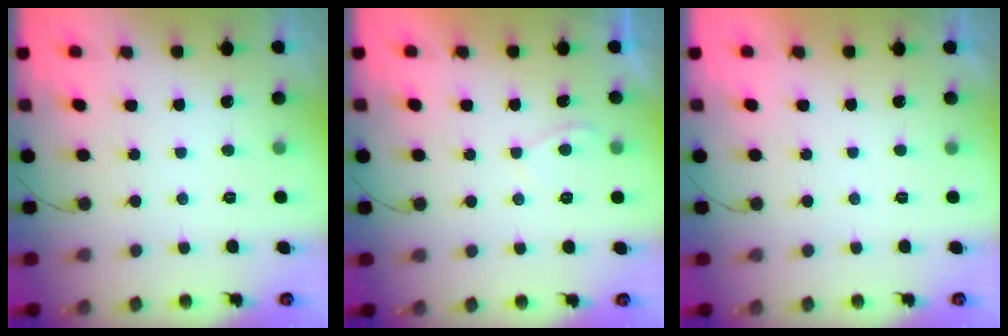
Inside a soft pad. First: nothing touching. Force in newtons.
{"total": 1.3, "press": 1.2, "slide": 0.6}
{"total": 2.1, "press": 2.1, "slide": 0.4}